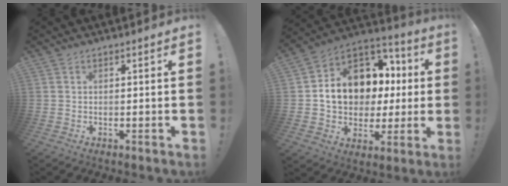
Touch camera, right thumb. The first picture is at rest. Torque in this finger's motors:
{"motor_torque": [2.42, 2.59, 0.71, -0.42, 0.09]}